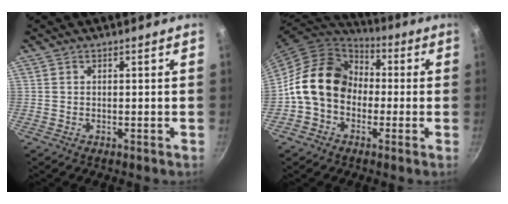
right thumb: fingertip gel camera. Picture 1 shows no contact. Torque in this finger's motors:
{"motor_torque": [2.34, 2.61, 1.28, -1.19, 0.18]}